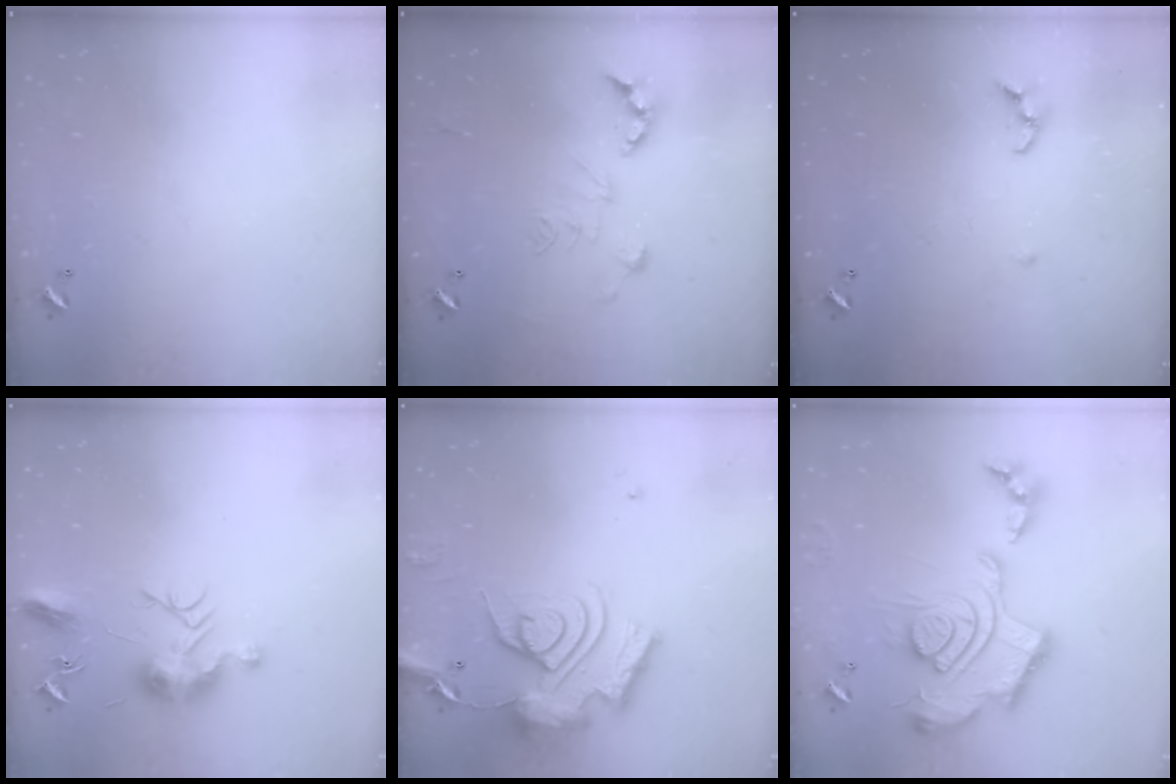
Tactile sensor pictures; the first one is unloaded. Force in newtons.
{"total": 2.5, "press": 2.0, "slide": 1.5}
{"total": 6.4, "press": 6.4, "slide": 0.5}
{"total": 12.0, "press": 12.0, "slide": 0.5}
{"total": 21.9, "press": 21.7, "slide": 2.3}
{"total": 2.5, "press": 1.9, "slide": 1.7}